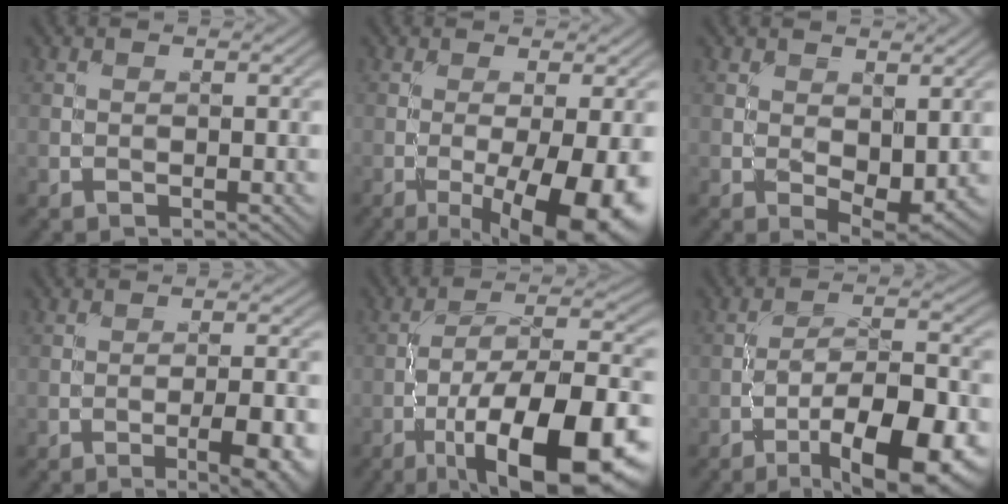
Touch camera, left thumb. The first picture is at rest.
{"total": 12.0, "force": [-4.5, 3.2, 10.7], "torque": [-0.155, -0.015, -0.058]}
{"total": 3.8, "force": [0.3, 2.2, 3.2], "torque": [-0.057, -0.010, 0.010]}
{"total": 7.3, "force": [-3.4, 1.9, 6.2], "torque": [-0.090, 0.006, -0.037]}
{"total": 17.9, "force": [-8.1, 6.0, 14.8], "torque": [-0.226, 0.002, -0.138]}
{"total": 13.2, "force": [-7.1, 4.0, 10.4], "torque": [-0.165, -0.001, -0.112]}